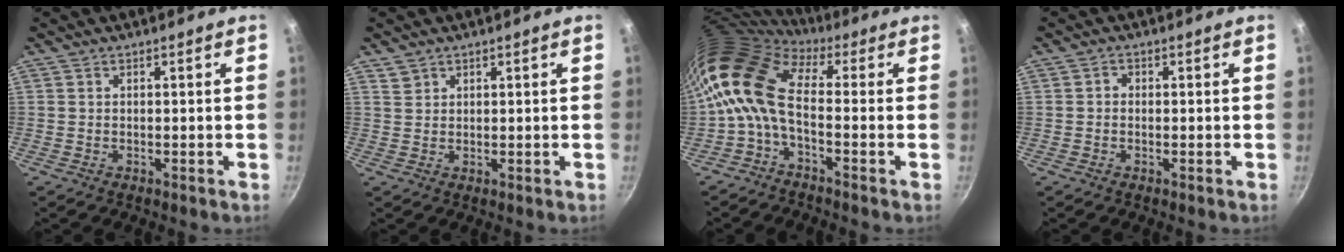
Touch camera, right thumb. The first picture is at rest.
{"total": 1.8, "force": [1.2, 1.3, 0.2], "torque": [0.009, 0.005, 0.024]}
{"total": 11.1, "force": [-1.1, 5.7, 9.5], "torque": [-0.191, 0.027, -0.043]}
{"total": 1.0, "force": [-0.2, 0.9, 0.5], "torque": [-0.007, 0.005, -0.006]}